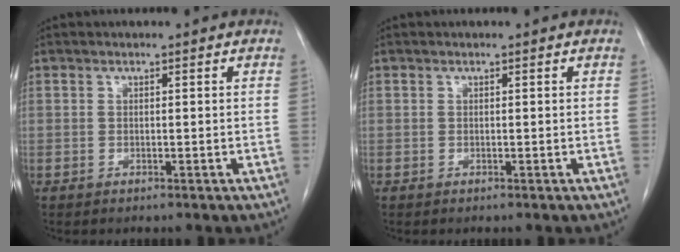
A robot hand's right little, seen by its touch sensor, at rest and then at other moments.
{"total": 0.0}